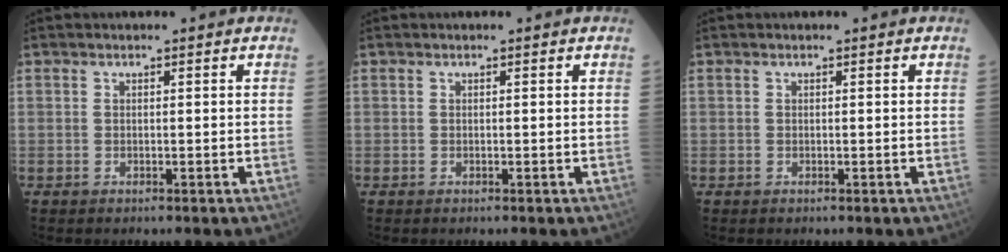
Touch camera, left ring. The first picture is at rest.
{"total": 0.0}
{"total": 0.0}